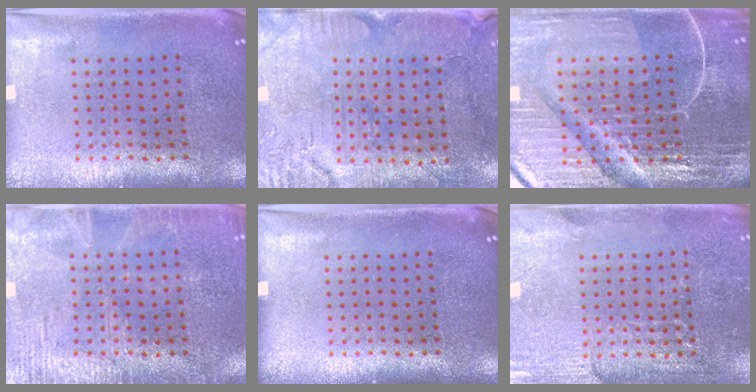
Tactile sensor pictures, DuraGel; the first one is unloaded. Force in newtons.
{"total": 3.2, "press": 2.8, "slide": 1.5}
{"total": 6.9, "press": 6.1, "slide": 3.3}
{"total": 3.5, "press": 3.5, "slide": 0.5}
{"total": 0.0}
{"total": 2.9, "press": 2.8, "slide": 0.3}